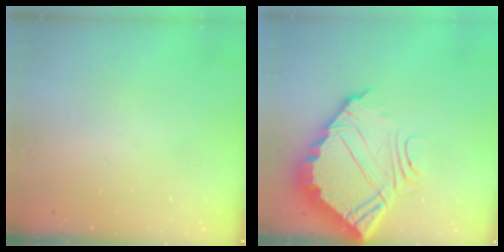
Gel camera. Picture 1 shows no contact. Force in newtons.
{"total": 10.6, "press": 10.6, "slide": 0.6}